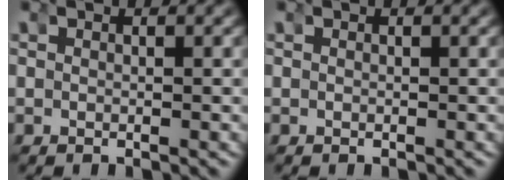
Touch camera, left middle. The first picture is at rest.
{"total": 0.0}